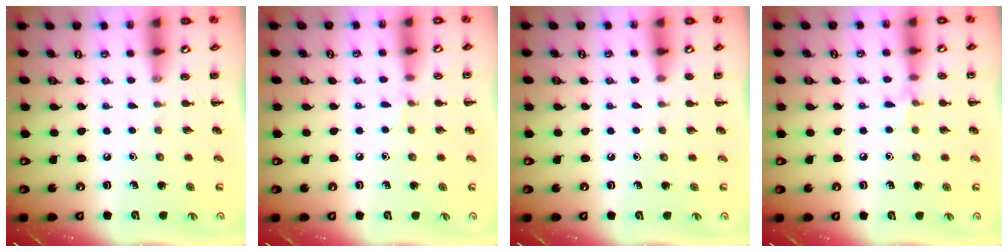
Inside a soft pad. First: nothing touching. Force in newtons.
{"total": 3.7, "press": 3.6, "slide": 1.1}
{"total": 0.5, "press": 0.5, "slide": 0.1}
{"total": 5.7, "press": 5.4, "slide": 1.9}